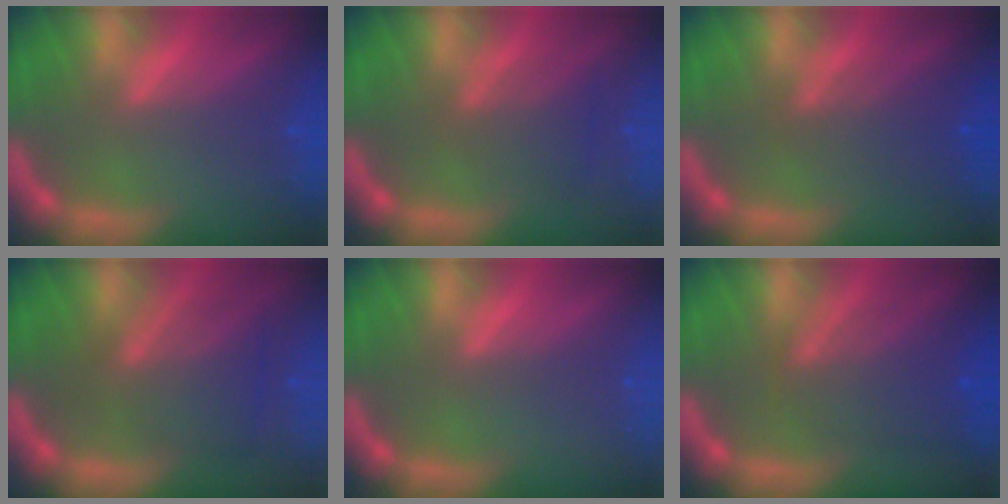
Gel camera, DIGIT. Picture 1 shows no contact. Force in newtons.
{"total": 3.0}
{"total": 3.5}
{"total": 6.0}
{"total": 0.0}
{"total": 5.5}